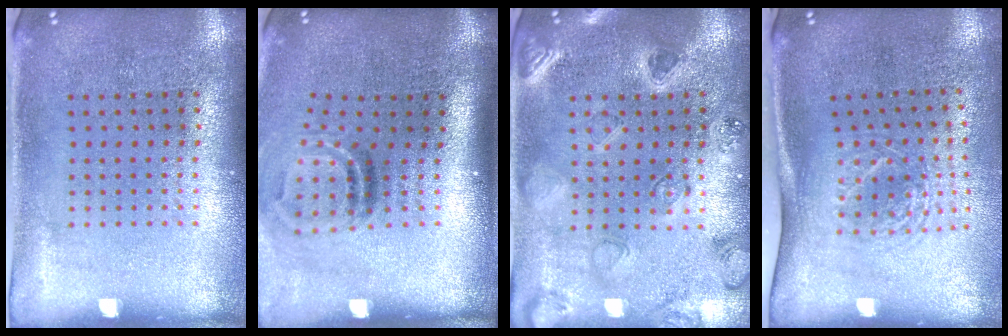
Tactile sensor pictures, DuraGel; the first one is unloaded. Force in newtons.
{"total": 2.0, "press": 1.2, "slide": 1.6}
{"total": 0.7, "press": 0.7, "slide": 0.3}
{"total": 1.7, "press": 1.3, "slide": 1.2}